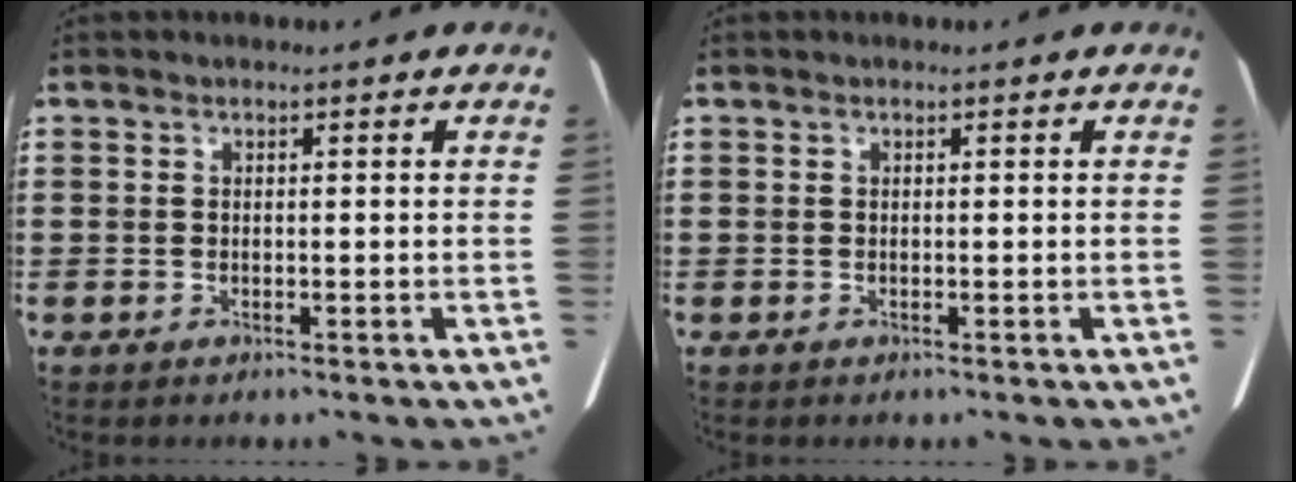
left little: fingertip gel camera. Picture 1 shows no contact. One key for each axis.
{"total": 0.0}